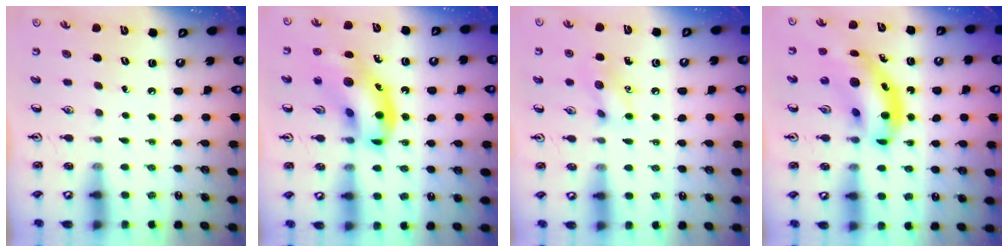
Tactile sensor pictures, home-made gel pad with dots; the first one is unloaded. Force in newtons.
{"total": 16.6, "press": 16.2, "slide": 3.8}
{"total": 8.5, "press": 8.4, "slide": 1.0}
{"total": 13.2, "press": 12.6, "slide": 3.9}